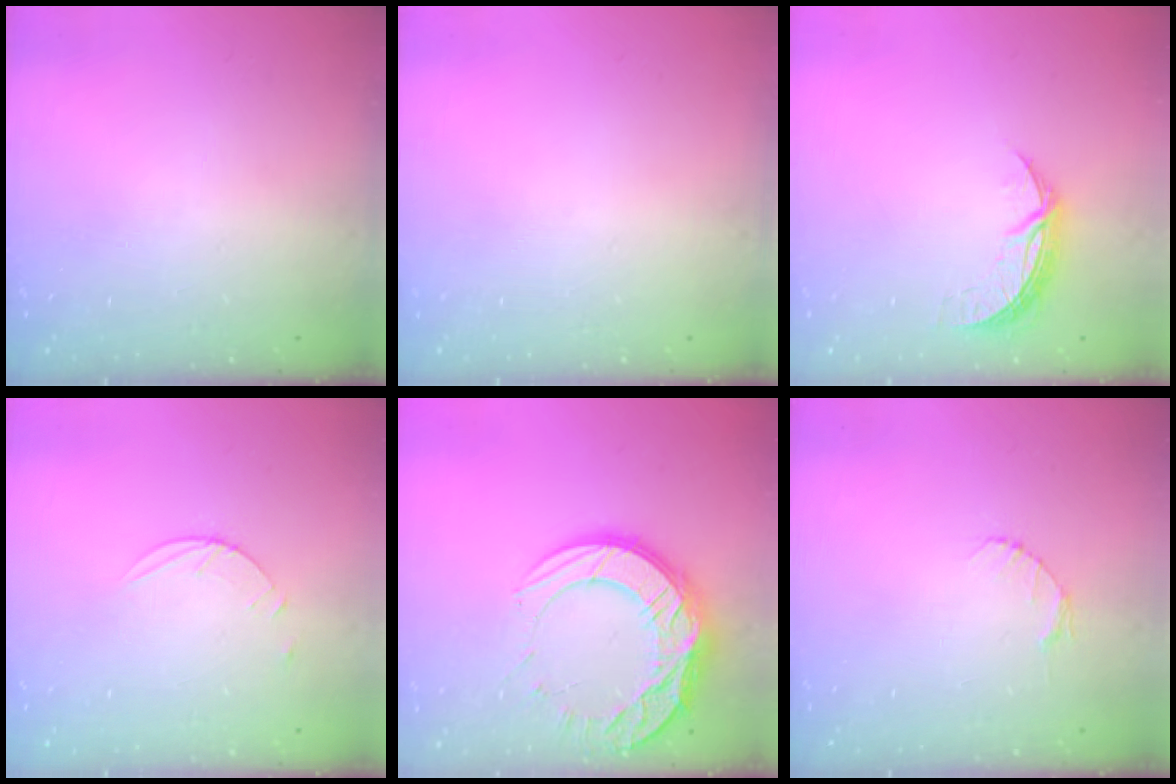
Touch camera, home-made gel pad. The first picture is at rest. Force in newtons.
{"total": 0.0}
{"total": 6.8, "press": 6.8, "slide": 0.5}
{"total": 3.5, "press": 3.5, "slide": 0.4}
{"total": 17.2, "press": 17.2, "slide": 1.0}
{"total": 2.6, "press": 2.6, "slide": 0.3}